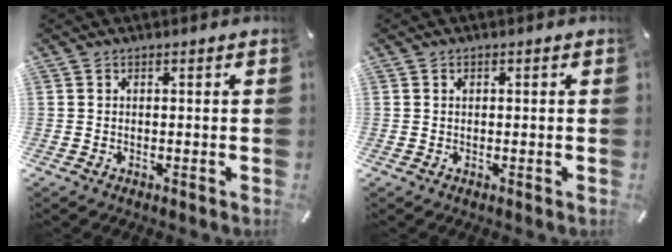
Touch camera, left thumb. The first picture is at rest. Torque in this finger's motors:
{"motor_torque": [0.24, 0.22, 0.14, -0.25, 0.03]}